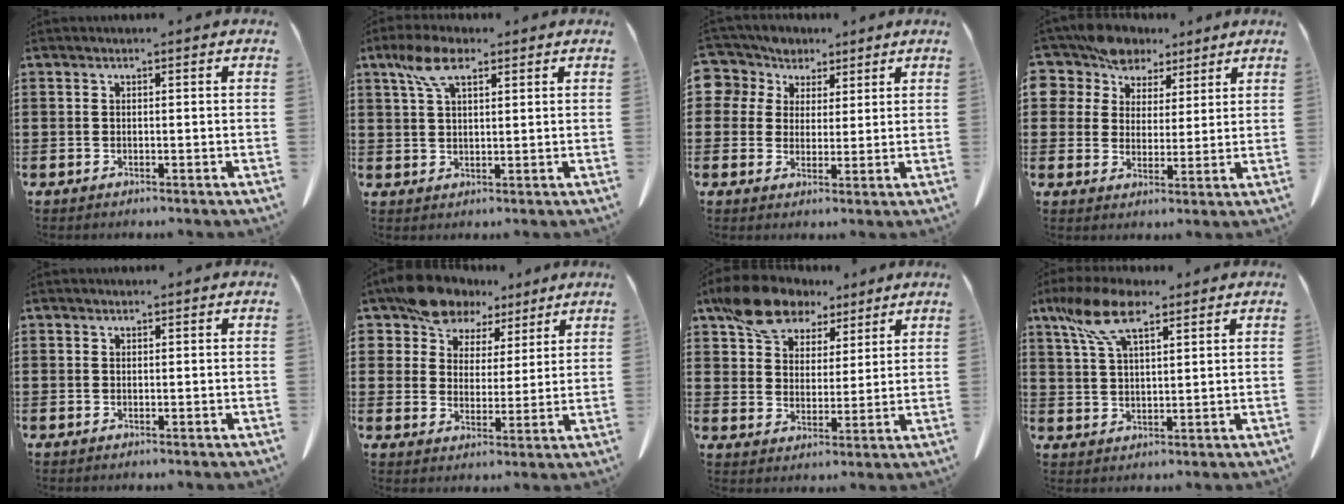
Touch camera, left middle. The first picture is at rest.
{"total": 6.3, "force": [3.5, 2.6, 4.5], "torque": [-0.099, 0.007, 0.063]}
{"total": 5.2, "force": [3.0, 4.2, 0.0], "torque": [-0.033, -0.004, 0.054]}
{"total": 6.8, "force": [5.6, 3.9, 0.4], "torque": [-0.047, -0.016, 0.107]}
{"total": 0.0}
{"total": 9.7, "force": [7.8, 5.2, 2.3], "torque": [-0.082, -0.022, 0.149]}
{"total": 9.7, "force": [7.6, 4.9, 3.5], "torque": [-0.095, -0.011, 0.145]}
{"total": 8.9, "force": [5.7, 3.0, 6.2], "torque": [-0.141, -0.005, 0.102]}